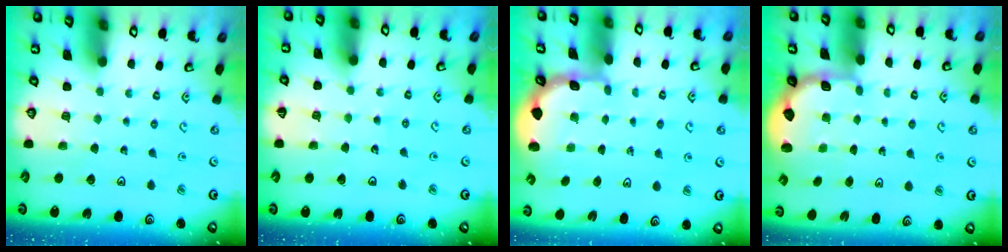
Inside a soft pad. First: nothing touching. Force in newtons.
{"total": 2.5, "press": 2.5, "slide": 0.2}
{"total": 1.9, "press": 1.8, "slide": 0.4}
{"total": 2.6, "press": 2.1, "slide": 1.5}